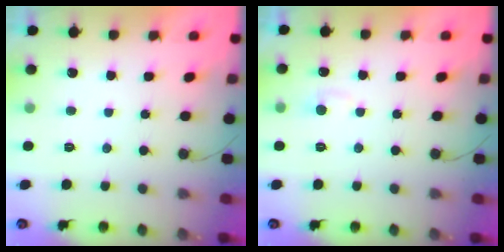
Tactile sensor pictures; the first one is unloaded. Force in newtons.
{"total": 3.4, "press": 3.4, "slide": 0.4}